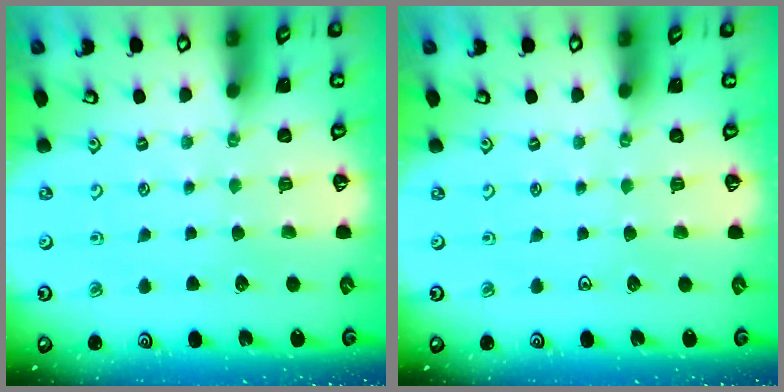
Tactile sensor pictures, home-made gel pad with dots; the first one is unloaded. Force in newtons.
{"total": 0.0}